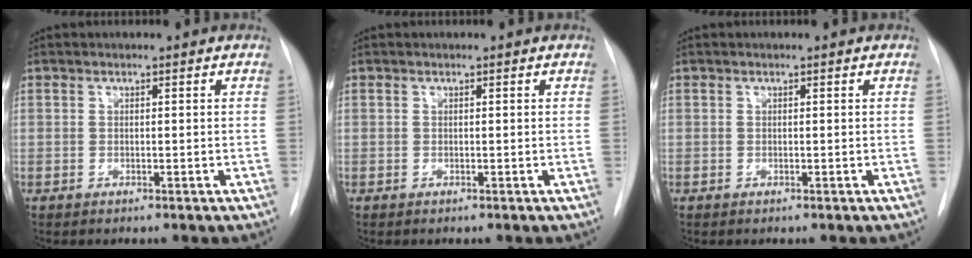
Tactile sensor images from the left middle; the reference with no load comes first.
{"total": 0.0}
{"total": 0.0}